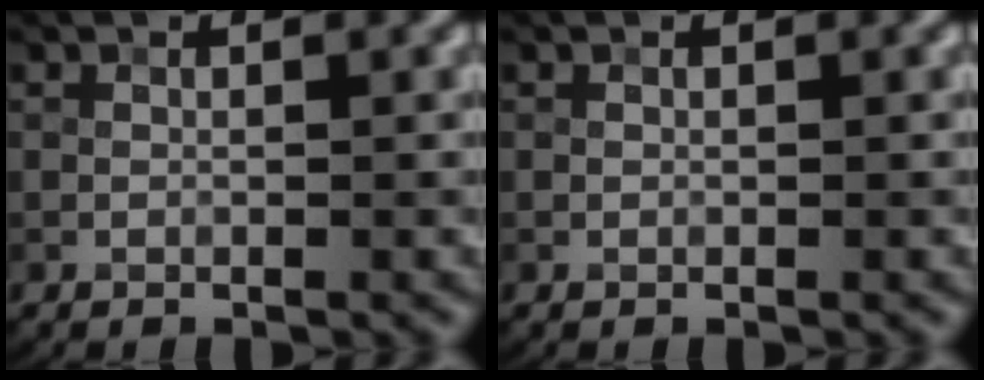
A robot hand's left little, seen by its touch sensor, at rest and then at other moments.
{"total": 0.0}